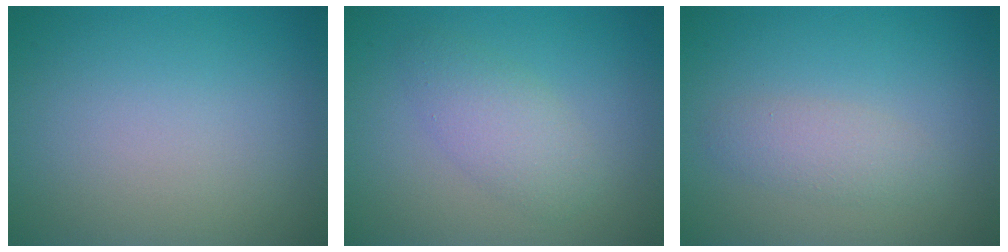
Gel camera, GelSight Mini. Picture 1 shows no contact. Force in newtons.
{"total": 2.7, "press": 2.7, "slide": 0.1}
{"total": 2.0, "press": 2.0, "slide": 0.1}